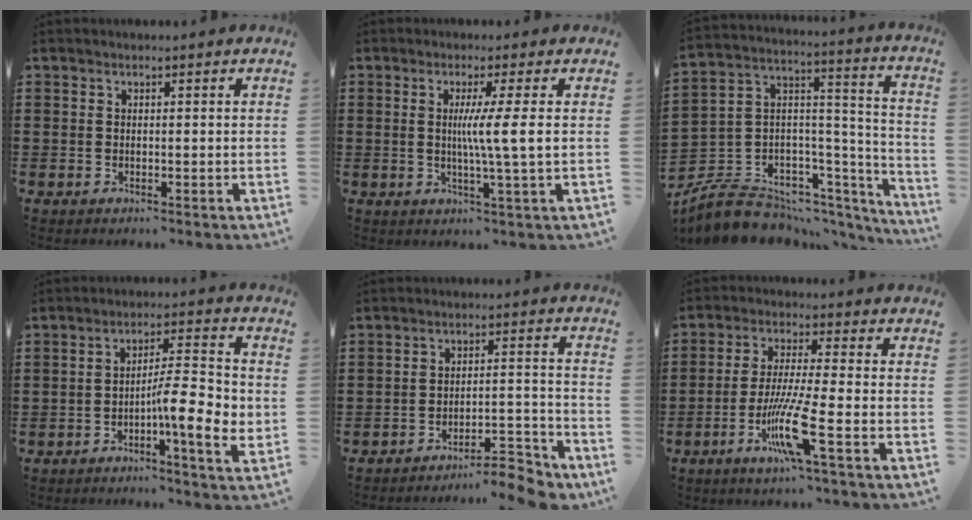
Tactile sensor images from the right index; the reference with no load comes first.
{"total": 6.1, "force": [0.5, -0.9, 6.0], "torque": [-0.112, -0.010, 0.002]}
{"total": 8.4, "force": [-6.6, 4.8, 1.9], "torque": [-0.054, 0.002, -0.121]}
{"total": 9.5, "force": [-2.3, 2.0, 9.0], "torque": [-0.133, -0.007, -0.041]}
{"total": 7.3, "force": [-6.7, 0.8, 2.7], "torque": [-0.036, 0.010, -0.127]}
{"total": 9.5, "force": [-4.2, 0.3, 8.5], "torque": [-0.179, -0.017, -0.083]}